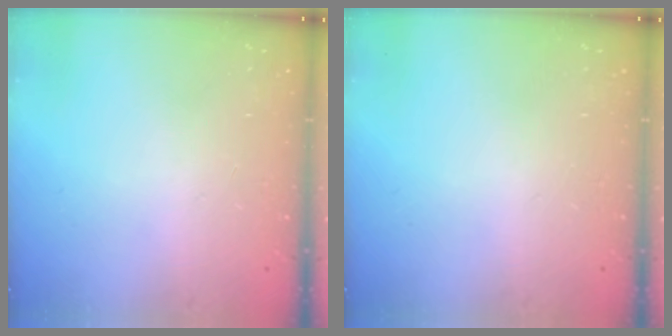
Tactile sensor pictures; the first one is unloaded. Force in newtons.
{"total": 0.0}